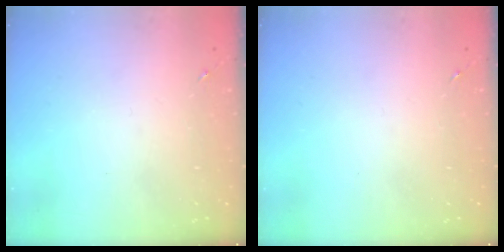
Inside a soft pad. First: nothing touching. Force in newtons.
{"total": 0.0}